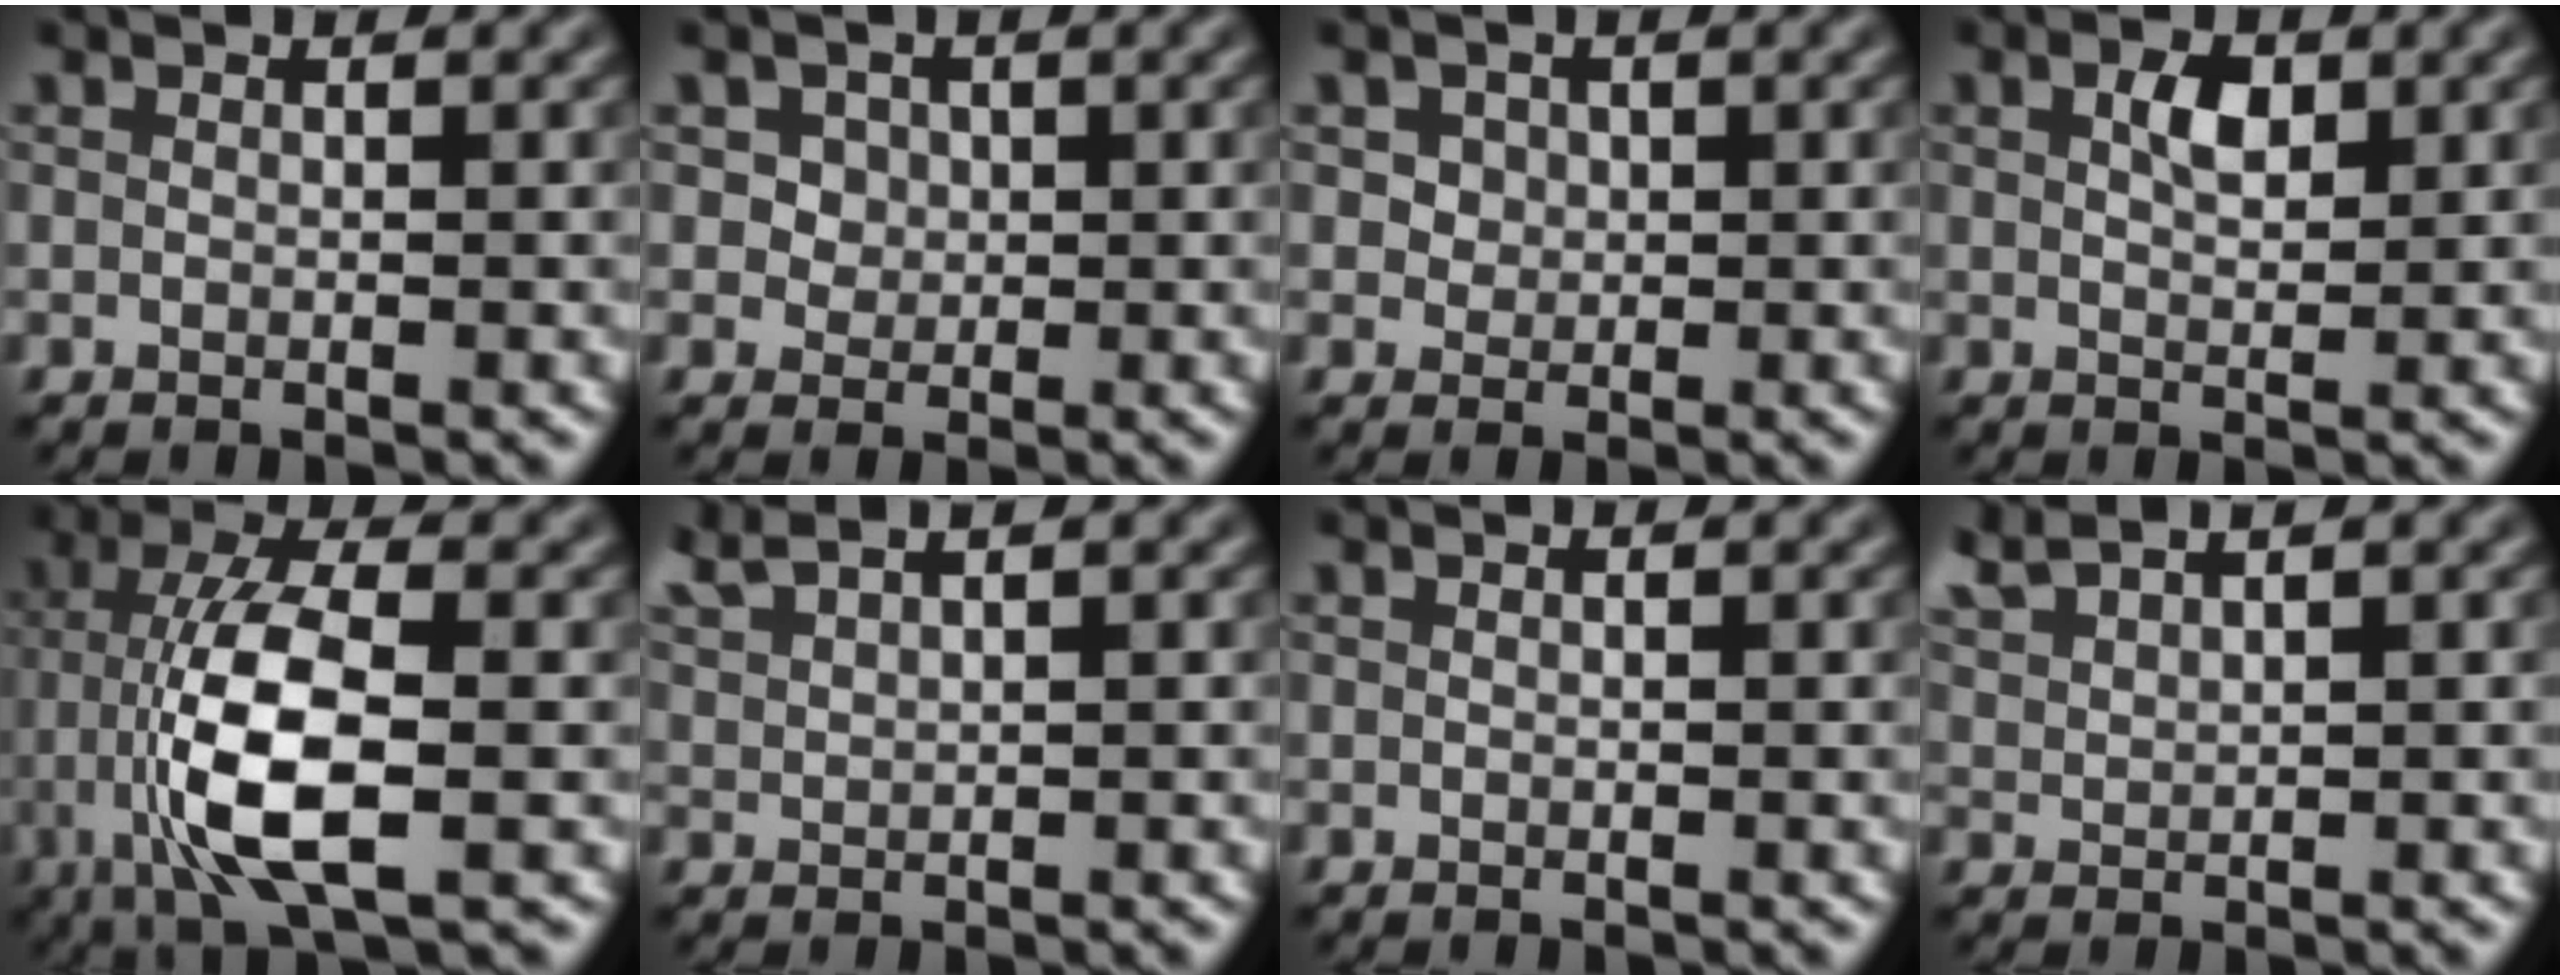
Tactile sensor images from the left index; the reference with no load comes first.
{"total": 3.5, "force": [1.7, 2.8, 1.5], "torque": [-0.036, 0.006, 0.026]}
{"total": 2.9, "force": [1.4, 2.2, 1.2], "torque": [-0.030, 0.004, 0.024]}
{"total": 2.3, "force": [0.9, 1.2, 1.7], "torque": [-0.033, 0.004, 0.016]}
{"total": 8.9, "force": [-2.1, 2.7, 8.2], "torque": [-0.162, 0.009, -0.042]}
{"total": 2.8, "force": [2.5, 0.5, 1.2], "torque": [-0.024, 0.013, 0.051]}
{"total": 0.0}
{"total": 2.7, "force": [2.5, 0.3, 1.0], "torque": [-0.022, 0.012, 0.056]}